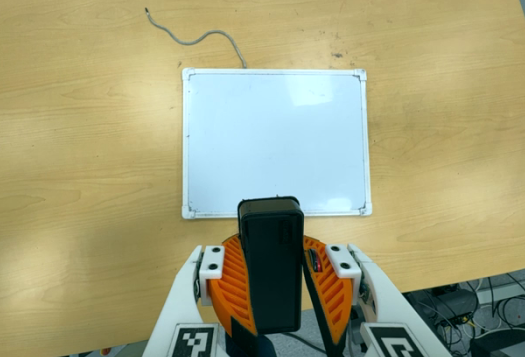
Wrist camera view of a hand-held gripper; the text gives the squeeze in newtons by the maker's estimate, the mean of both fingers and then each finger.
{"total": 9.9, "left": 10.1, "right": 9.7}